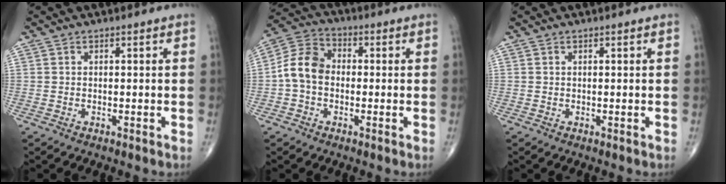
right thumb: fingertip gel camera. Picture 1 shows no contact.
{"total": 8.4, "force": [-0.9, 6.4, 5.4], "torque": [-0.090, 0.028, -0.032]}
{"total": 0.0}